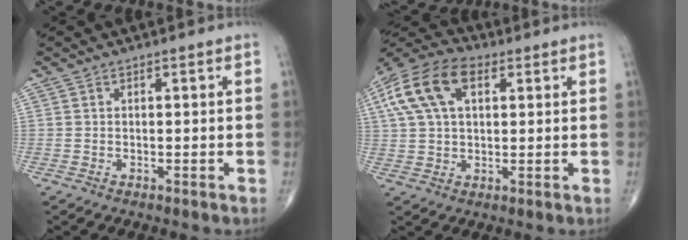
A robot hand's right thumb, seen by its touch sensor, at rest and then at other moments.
{"total": 14.2, "force": [4.9, 8.2, 10.5], "torque": [-0.202, 0.021, 0.084]}